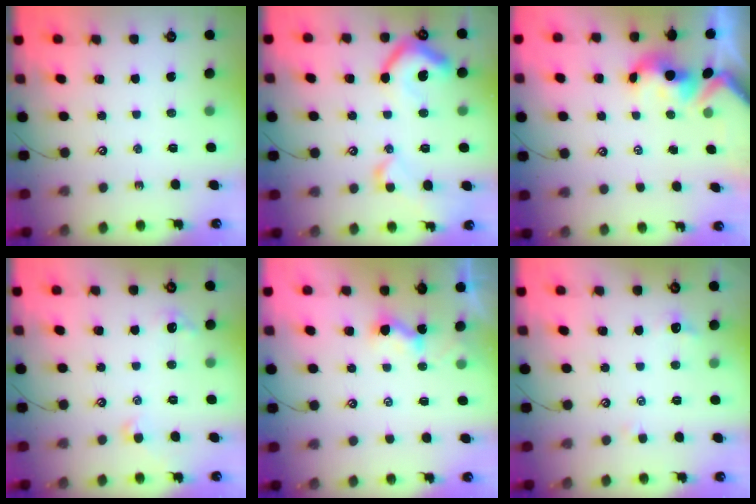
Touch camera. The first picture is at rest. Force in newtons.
{"total": 13.4, "press": 13.3, "slide": 1.6}
{"total": 2.2, "press": 2.1, "slide": 0.7}
{"total": 1.4, "press": 1.2, "slide": 0.6}
{"total": 2.3, "press": 2.3, "slide": 0.3}
{"total": 0.6, "press": 0.1, "slide": 0.6}